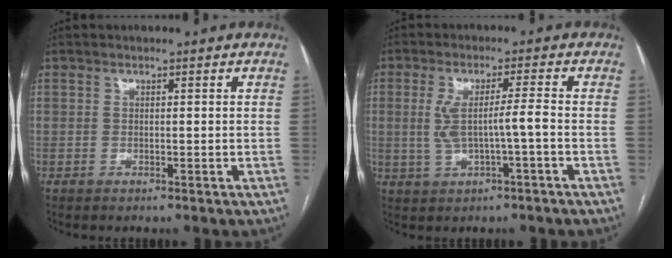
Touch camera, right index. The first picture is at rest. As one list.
[{"total": 5.8, "force": [-0.6, 0.4, 5.8], "torque": [-0.112, 0.009, -0.006]}]